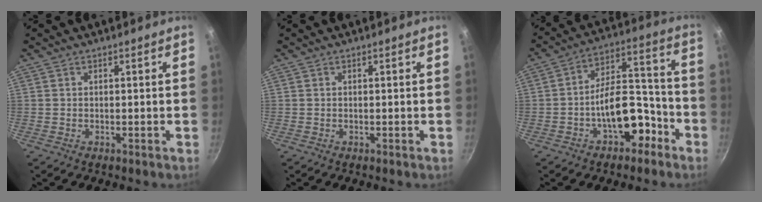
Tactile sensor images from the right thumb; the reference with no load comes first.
{"total": 0.0}
{"total": 12.7, "force": [-6.1, 7.1, 8.5], "torque": [-0.075, 0.090, -0.081]}